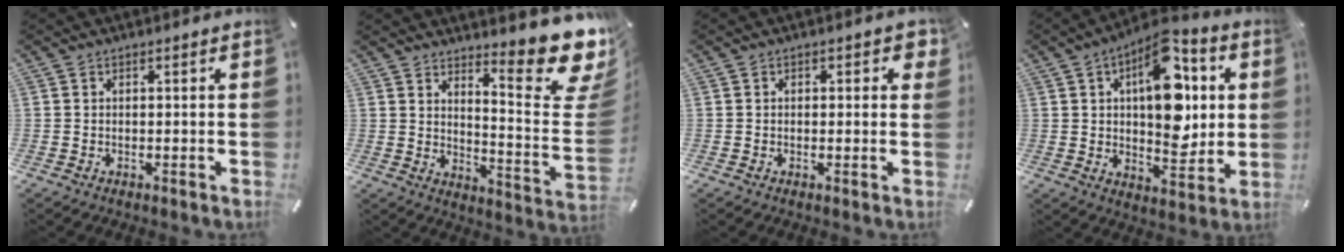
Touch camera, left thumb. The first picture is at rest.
{"total": 16.8, "force": [12.2, 4.0, 10.8], "torque": [-0.133, -0.117, 0.198]}
{"total": 1.8, "force": [0.2, 1.1, 1.4], "torque": [-0.012, 0.000, -0.001]}
{"total": 17.3, "force": [4.9, 9.6, 13.5], "torque": [-0.186, -0.022, 0.083]}